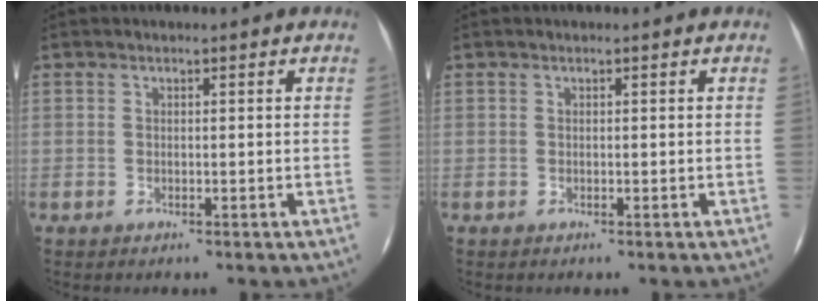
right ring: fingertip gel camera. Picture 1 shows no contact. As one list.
[{"total": 0.0}]